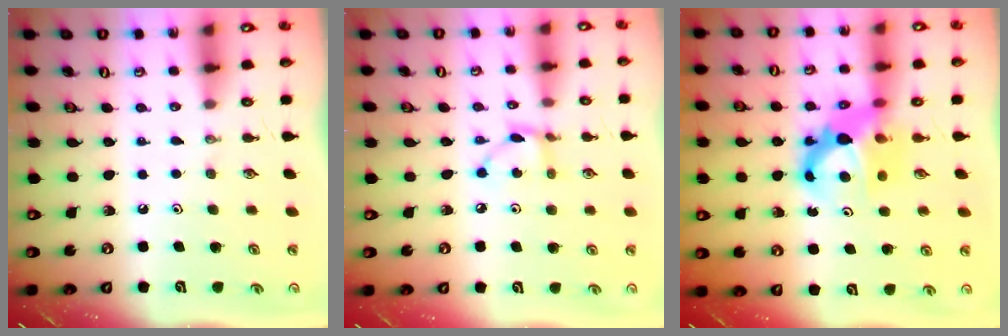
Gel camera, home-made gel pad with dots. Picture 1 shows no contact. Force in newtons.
{"total": 4.1, "press": 4.1, "slide": 0.2}
{"total": 9.2, "press": 9.2, "slide": 0.9}